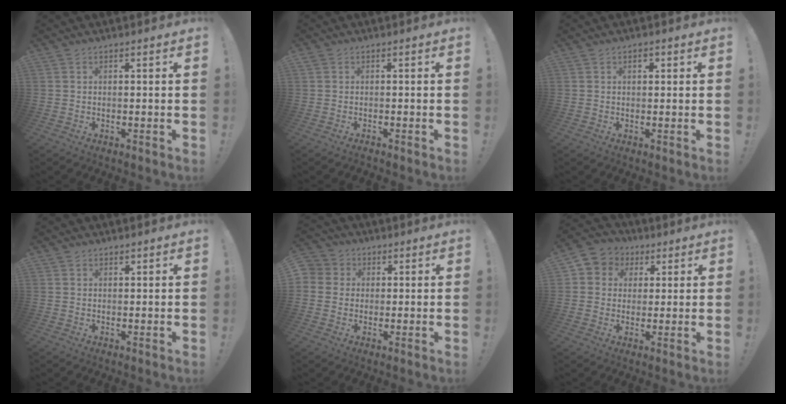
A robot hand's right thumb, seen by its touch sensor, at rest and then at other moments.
{"total": 0.5, "force": [-0.5, 0.2, 0.2], "torque": [-0.002, 0.000, -0.008]}
{"total": 1.5, "force": [0.6, 1.0, 1.0], "torque": [-0.011, 0.001, 0.007]}
{"total": 1.0, "force": [0.8, 0.6, 0.1], "torque": [0.005, -0.004, 0.014]}
{"total": 5.1, "force": [0.4, 4.9, 1.4], "torque": [-0.027, 0.002, 0.007]}
{"total": 6.5, "force": [1.1, 6.1, 1.7], "torque": [-0.020, -0.001, 0.026]}